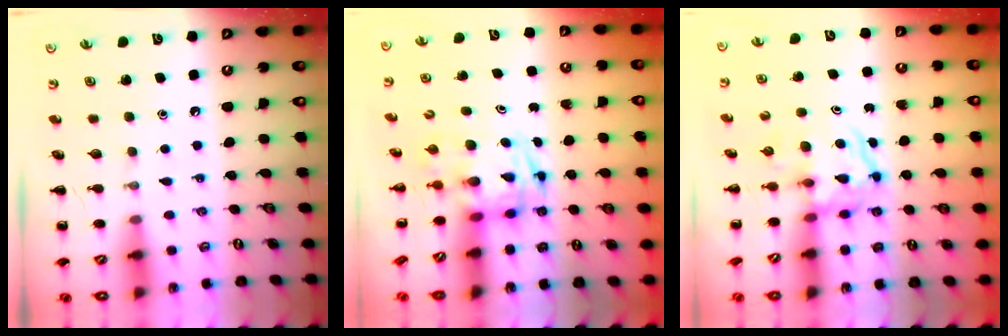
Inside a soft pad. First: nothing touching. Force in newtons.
{"total": 2.8, "press": 2.7, "slide": 0.5}
{"total": 3.8, "press": 3.8, "slide": 0.4}